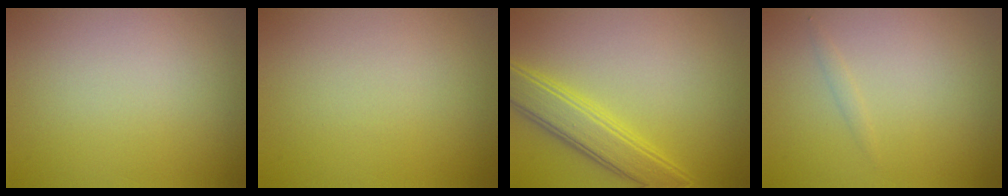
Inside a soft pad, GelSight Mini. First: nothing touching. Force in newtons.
{"total": 0.0}
{"total": 4.2, "press": 4.2, "slide": 0.3}
{"total": 0.5, "press": 0.5, "slide": 0.0}